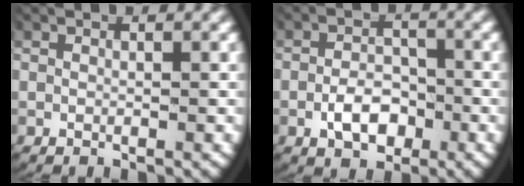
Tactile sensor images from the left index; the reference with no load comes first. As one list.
[{"total": 3.6, "force": [-1.7, 2.4, 2.1], "torque": [-0.032, -0.008, -0.027]}]